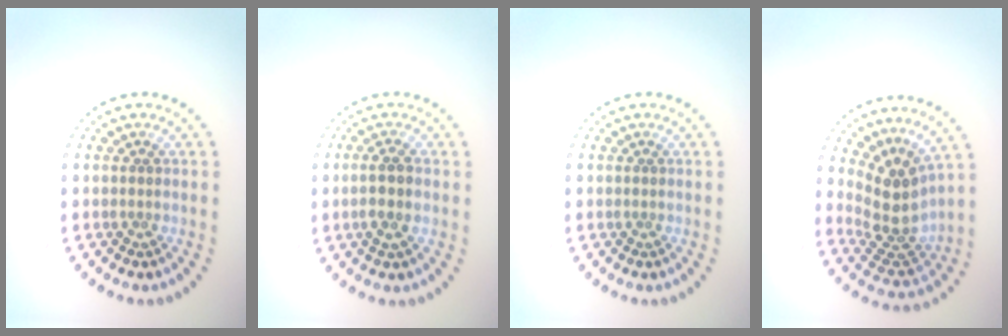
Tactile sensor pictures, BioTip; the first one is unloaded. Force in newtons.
{"total": 2.4, "press": 2.2, "slide": 0.8}
{"total": 0.0}
{"total": 4.3, "press": 3.2, "slide": 3.0}